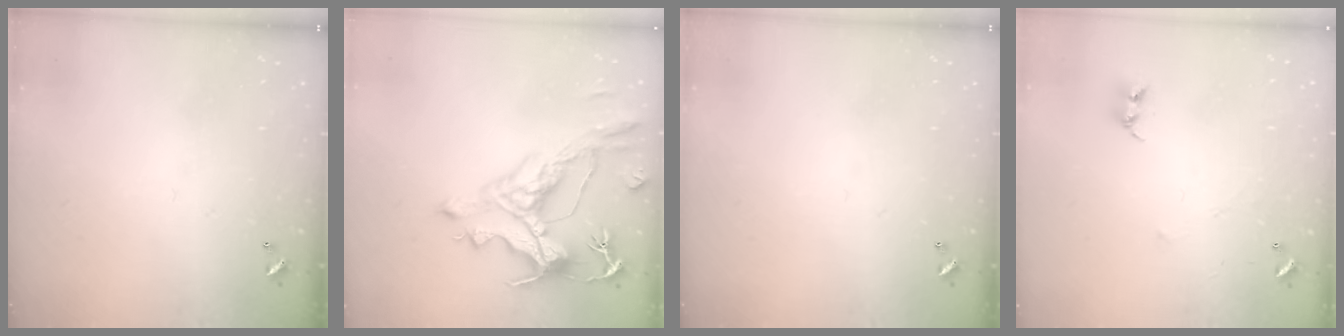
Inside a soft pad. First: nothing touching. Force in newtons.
{"total": 4.1, "press": 3.7, "slide": 1.7}
{"total": 0.0}
{"total": 2.4, "press": 2.4, "slide": 0.4}